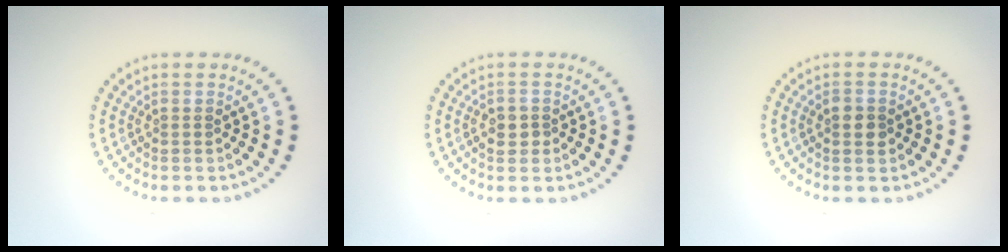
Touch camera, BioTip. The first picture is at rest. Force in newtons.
{"total": 1.7, "press": 1.7, "slide": 0.1}
{"total": 2.2, "press": 2.2, "slide": 0.1}